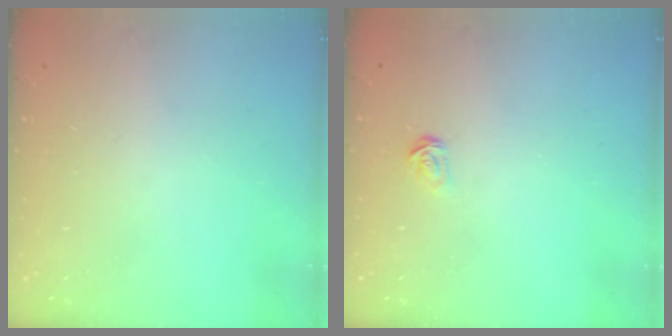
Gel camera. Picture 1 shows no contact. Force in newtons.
{"total": 2.5, "press": 2.5, "slide": 0.2}